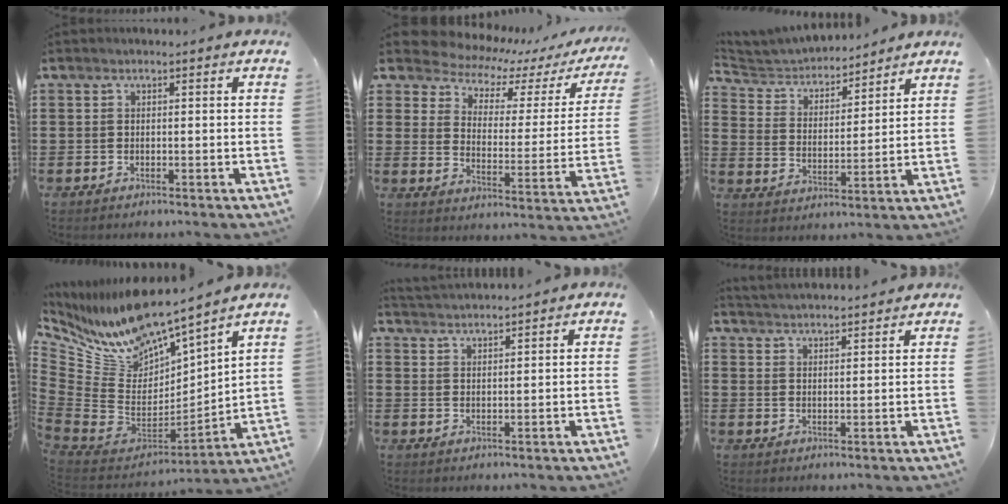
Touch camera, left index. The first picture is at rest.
{"total": 5.8, "force": [5.4, 1.6, 1.2], "torque": [-0.057, -0.041, 0.091]}
{"total": 4.4, "force": [4.3, 0.8, 0.1], "torque": [-0.028, -0.027, 0.071]}
{"total": 10.0, "force": [9.4, 2.6, 2.1], "torque": [-0.108, -0.094, 0.163]}
{"total": 2.2, "force": [2.2, -0.3, -0.3], "torque": [-0.001, -0.003, 0.042]}
{"total": 2.7, "force": [2.7, -0.3, -0.3], "torque": [-0.003, -0.009, 0.050]}